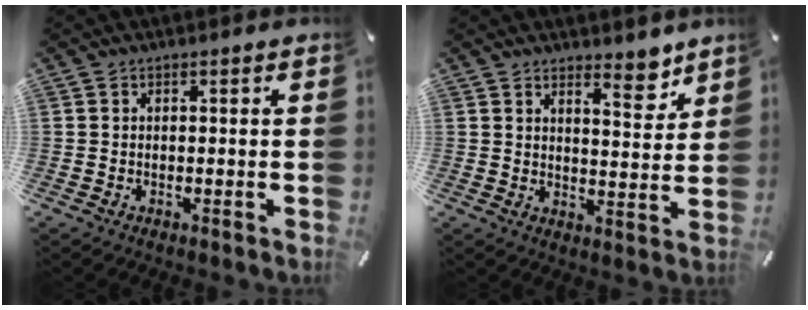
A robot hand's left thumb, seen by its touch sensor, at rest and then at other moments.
{"total": 6.7, "force": [5.4, 2.4, 3.0], "torque": [-0.018, -0.047, 0.088]}